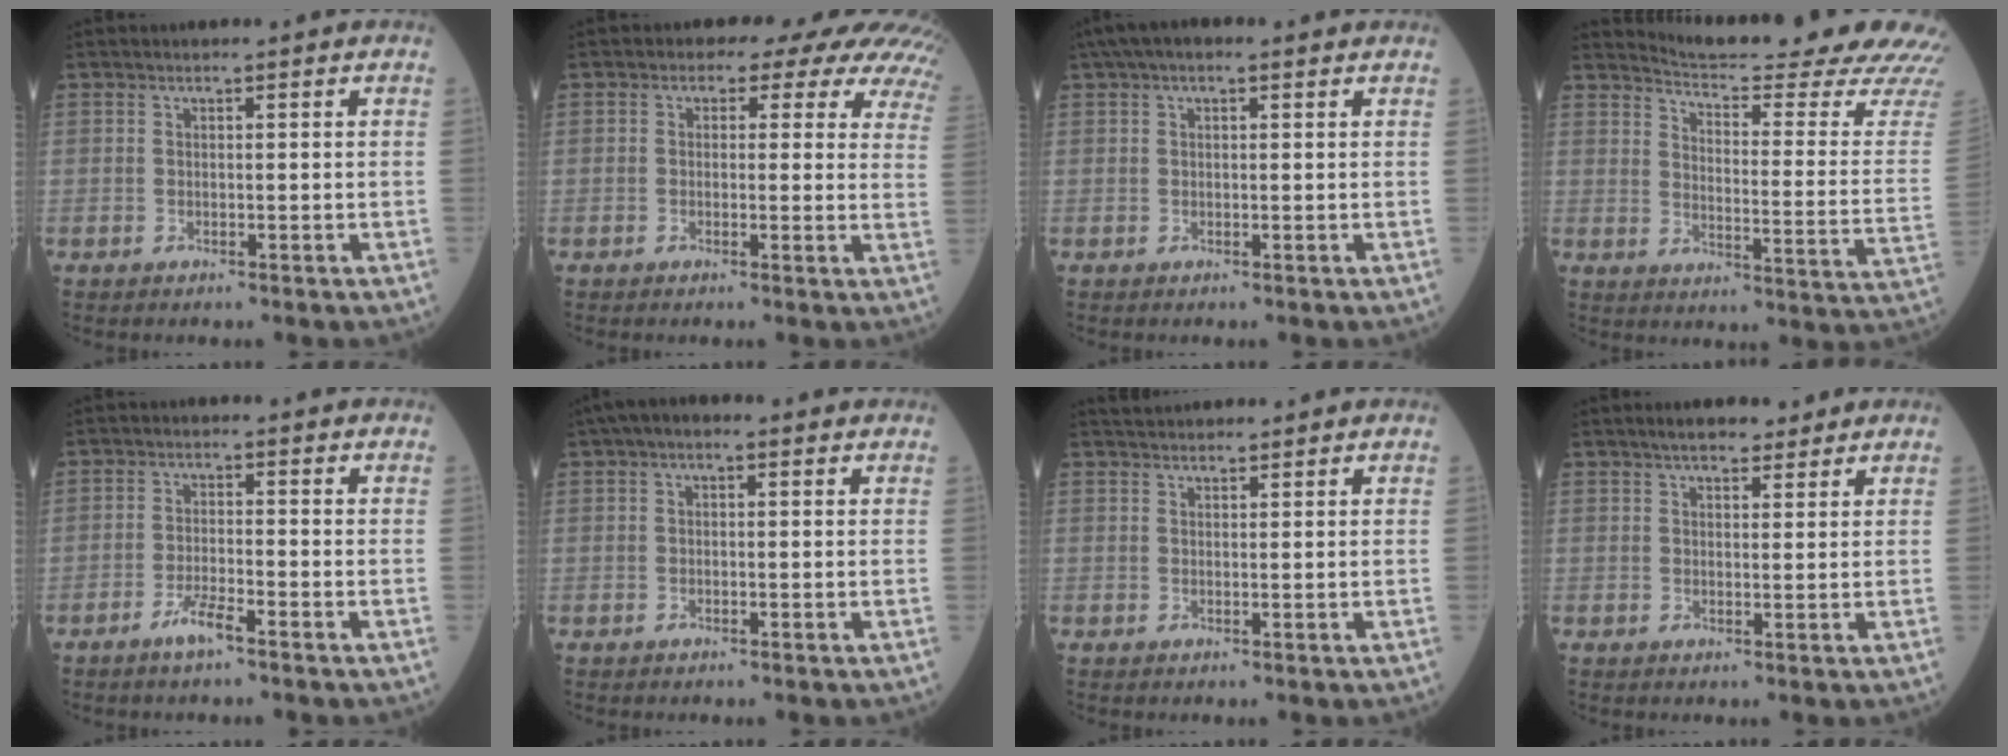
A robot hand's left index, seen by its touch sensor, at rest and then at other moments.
{"total": 12.6, "force": [10.3, 5.1, 5.1], "torque": [-0.045, 0.021, 0.090]}
{"total": 4.5, "force": [2.7, 1.9, 3.1], "torque": [-0.064, 0.039, 0.044]}
{"total": 24.0, "force": [23.2, -0.5, 6.1], "torque": [-0.093, -0.141, 0.273]}
{"total": 3.3, "force": [-2.4, 0.2, 2.2], "torque": [-0.051, -0.004, -0.049]}
{"total": 3.0, "force": [1.5, 1.4, 2.1], "torque": [-0.037, 0.020, 0.017]}
{"total": 4.3, "force": [4.0, 0.9, 1.1], "torque": [-0.015, 0.037, 0.061]}
{"total": 4.6, "force": [3.7, 1.6, 2.1], "torque": [-0.033, 0.018, 0.058]}